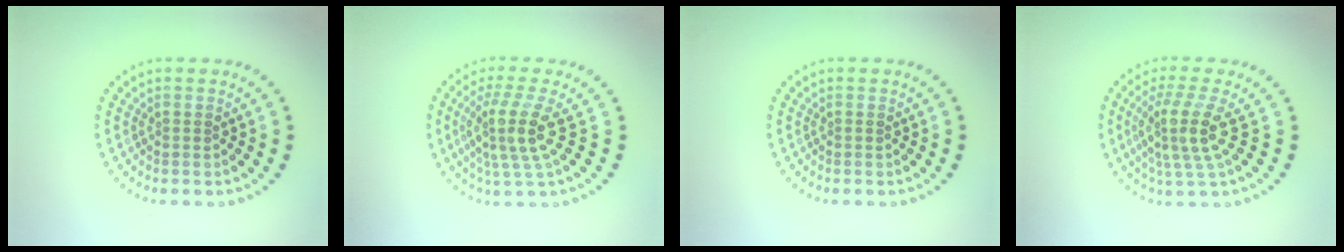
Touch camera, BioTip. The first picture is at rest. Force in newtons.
{"total": 4.0, "press": 3.0, "slide": 2.6}
{"total": 0.0}
{"total": 4.0, "press": 3.0, "slide": 2.6}